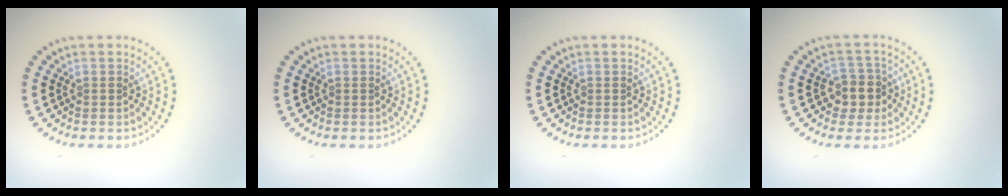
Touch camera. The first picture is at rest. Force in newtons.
{"total": 0.0}
{"total": 0.0}
{"total": 2.8, "press": 2.5, "slide": 1.3}